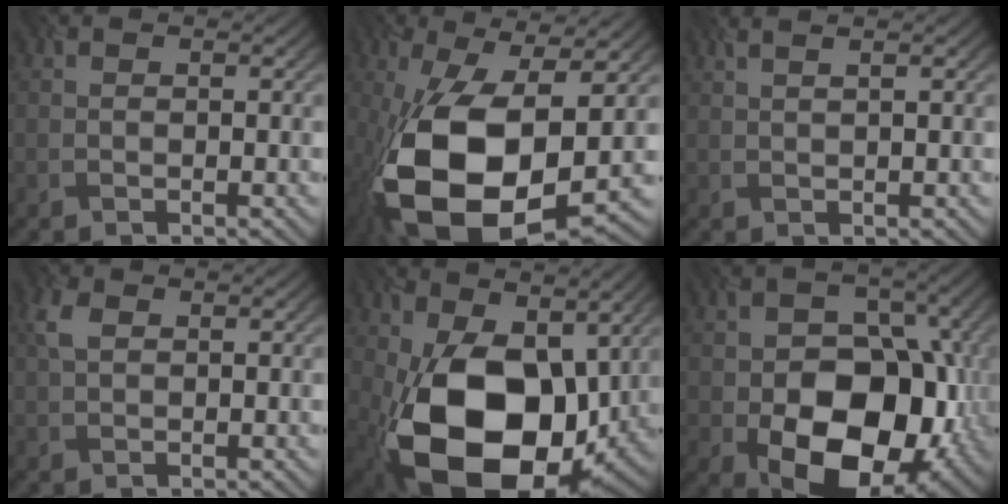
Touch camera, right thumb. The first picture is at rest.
{"total": 17.5, "force": [-3.6, 8.4, 15.0], "torque": [-0.322, -0.033, -0.053]}
{"total": 2.0, "force": [1.1, 0.4, 1.5], "torque": [-0.016, 0.007, 0.011]}
{"total": 1.7, "force": [0.7, 1.0, 1.1], "torque": [-0.037, 0.006, 0.014]}
{"total": 19.2, "force": [-1.9, 12.5, 14.4], "torque": [-0.287, -0.048, -0.021]}
{"total": 15.1, "force": [-4.9, 10.2, 10.0], "torque": [-0.141, -0.033, -0.073]}